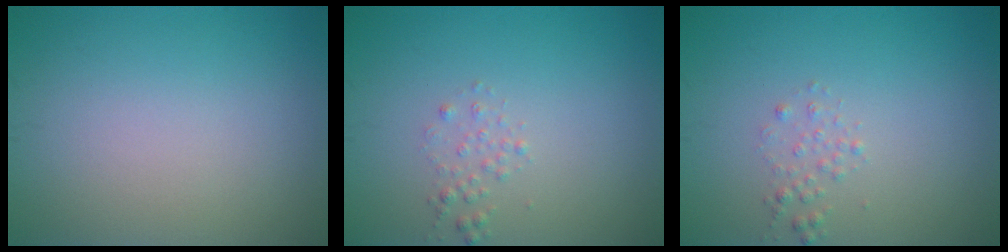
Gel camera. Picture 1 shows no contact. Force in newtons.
{"total": 0.9, "press": 0.9, "slide": 0.1}
{"total": 0.9, "press": 0.9, "slide": 0.1}